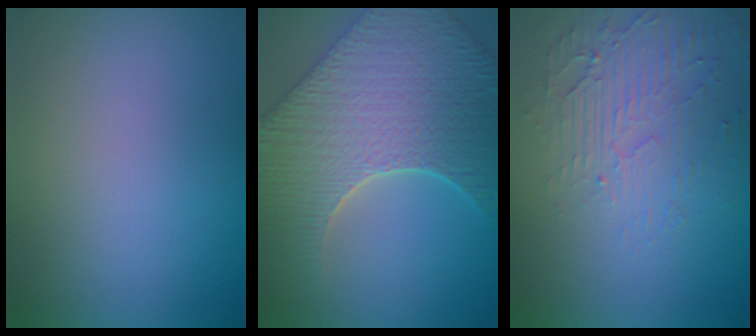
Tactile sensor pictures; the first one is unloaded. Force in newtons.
{"total": 9.2, "press": 7.4, "slide": 5.5}
{"total": 4.7, "press": 3.2, "slide": 3.5}